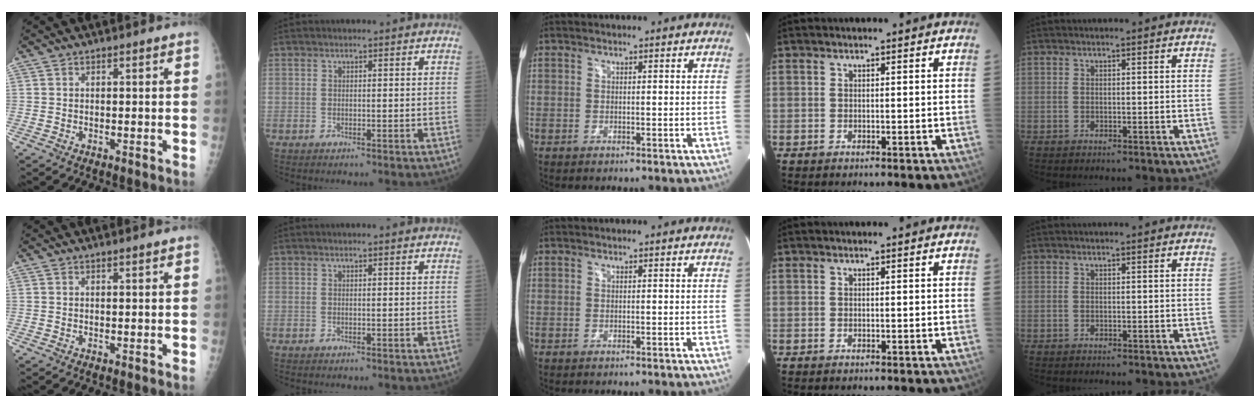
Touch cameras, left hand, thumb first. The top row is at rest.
{"thumb": {"total": 0.8, "force": [0.6, 0.0, 0.5], "torque": [-0.008, 0.000, 0.009]}, "index": {"total": 0.6, "force": [0.5, 0.0, 0.2], "torque": [-0.012, -0.001, 0.002]}}